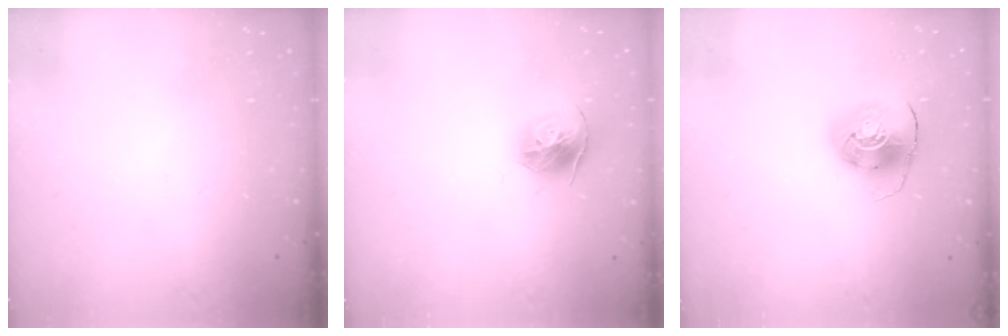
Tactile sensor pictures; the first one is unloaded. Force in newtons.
{"total": 12.5, "press": 12.4, "slide": 1.3}
{"total": 9.3, "press": 9.2, "slide": 1.1}